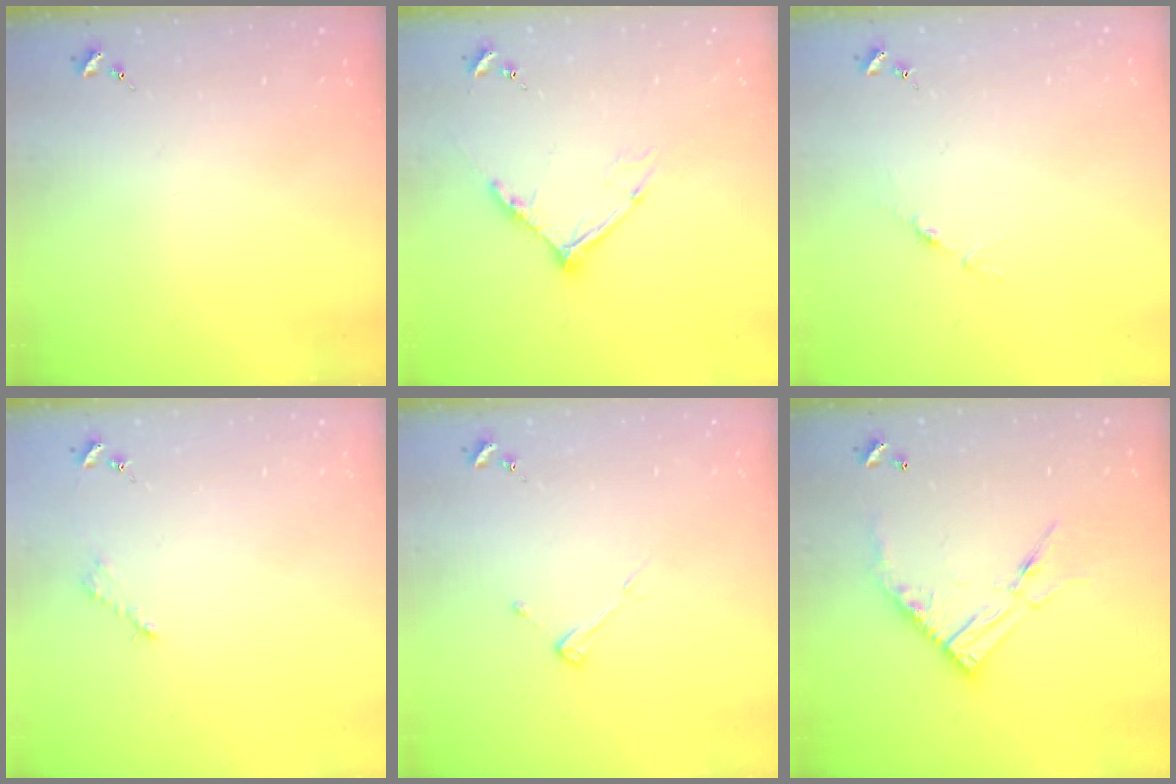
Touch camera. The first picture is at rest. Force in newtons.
{"total": 12.8, "press": 12.7, "slide": 1.2}
{"total": 3.8, "press": 3.8, "slide": 0.5}
{"total": 2.6, "press": 2.6, "slide": 0.4}
{"total": 3.8, "press": 3.8, "slide": 0.3}
{"total": 14.1, "press": 14.0, "slide": 1.4}